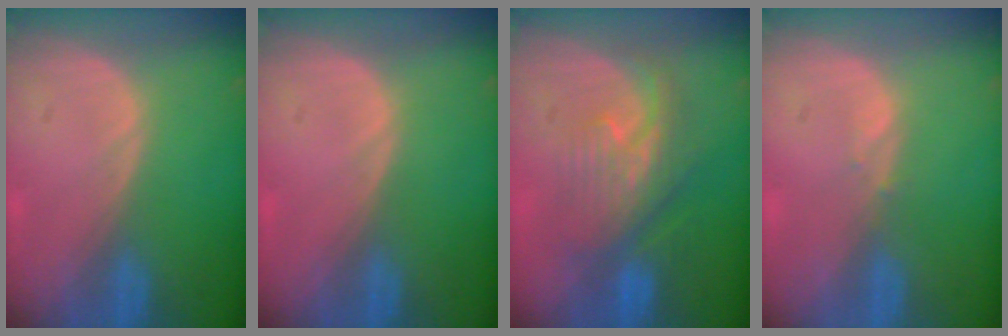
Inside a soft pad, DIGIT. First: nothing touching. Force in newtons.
{"total": 0.0}
{"total": 7.9, "press": 7.5, "slide": 2.5}
{"total": 0.6, "press": 0.6, "slide": 0.1}